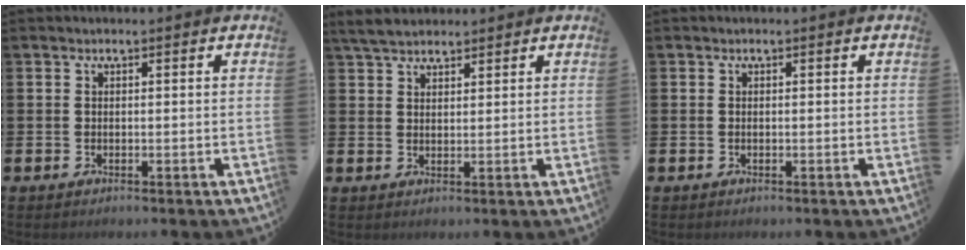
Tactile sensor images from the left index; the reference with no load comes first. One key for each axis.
{"total": 4.2, "fx": 3.9, "fy": 1.1, "fz": 1.3, "tx": -0.030, "ty": -0.008, "tz": 0.072}
{"total": 0.0}